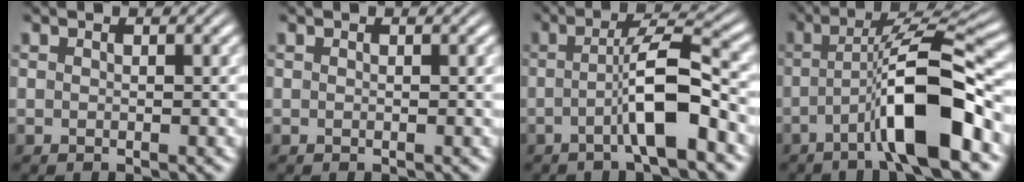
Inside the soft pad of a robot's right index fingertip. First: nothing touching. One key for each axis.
{"total": 0.0}
{"total": 5.0, "fx": -1.3, "fy": 0.4, "fz": 4.8, "tx": -0.073, "ty": 0.004, "tz": -0.022}
{"total": 8.1, "fx": -1.6, "fy": 1.5, "fz": 7.8, "tx": -0.125, "ty": 0.002, "tz": -0.025}